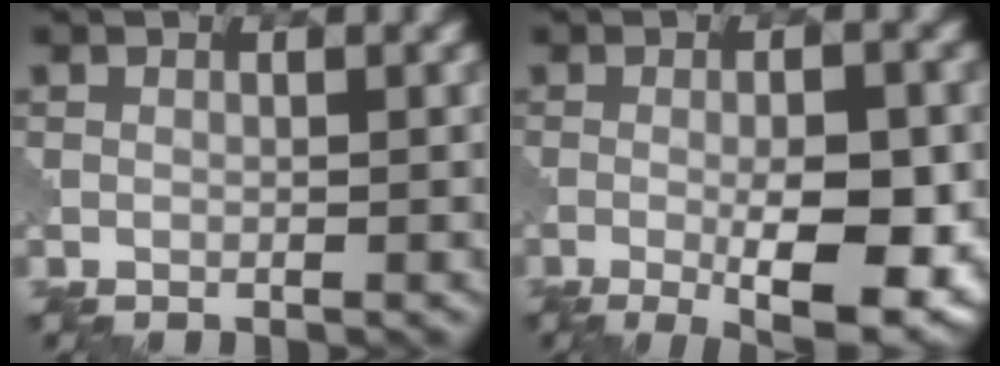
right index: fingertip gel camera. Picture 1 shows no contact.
{"total": 8.4, "force": [-2.0, 2.3, 7.8], "torque": [-0.117, -0.009, -0.027]}